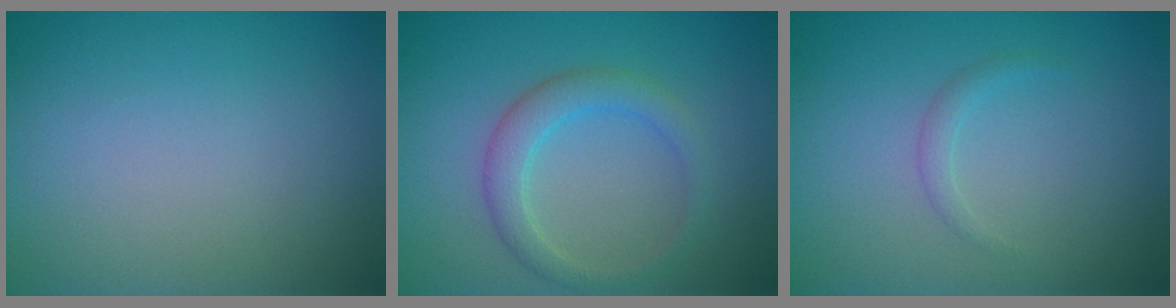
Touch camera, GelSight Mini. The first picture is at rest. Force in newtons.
{"total": 2.7, "press": 2.7, "slide": 0.0}
{"total": 0.9, "press": 0.9, "slide": 0.0}